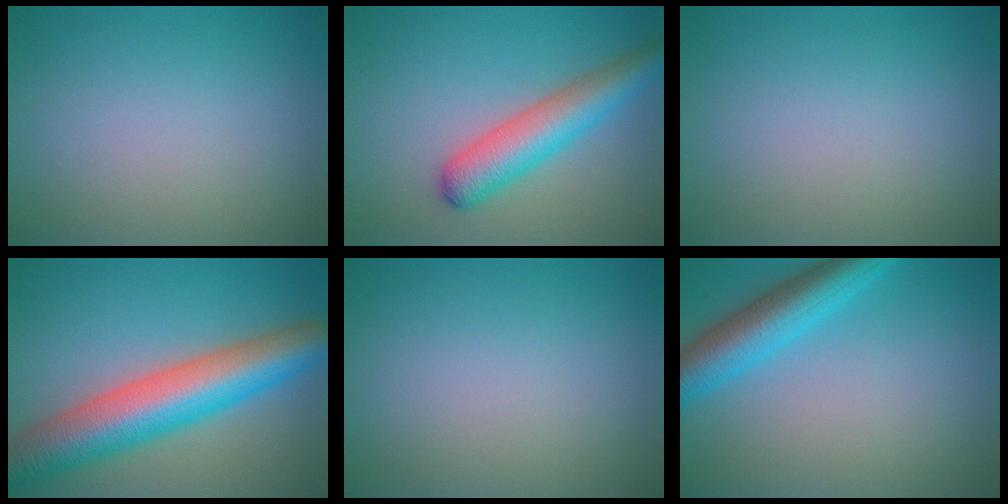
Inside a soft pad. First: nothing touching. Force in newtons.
{"total": 5.4, "press": 5.4, "slide": 0.2}
{"total": 0.0}
{"total": 10.0, "press": 10.0, "slide": 0.3}
{"total": 0.0}
{"total": 5.7, "press": 5.7, "slide": 0.3}